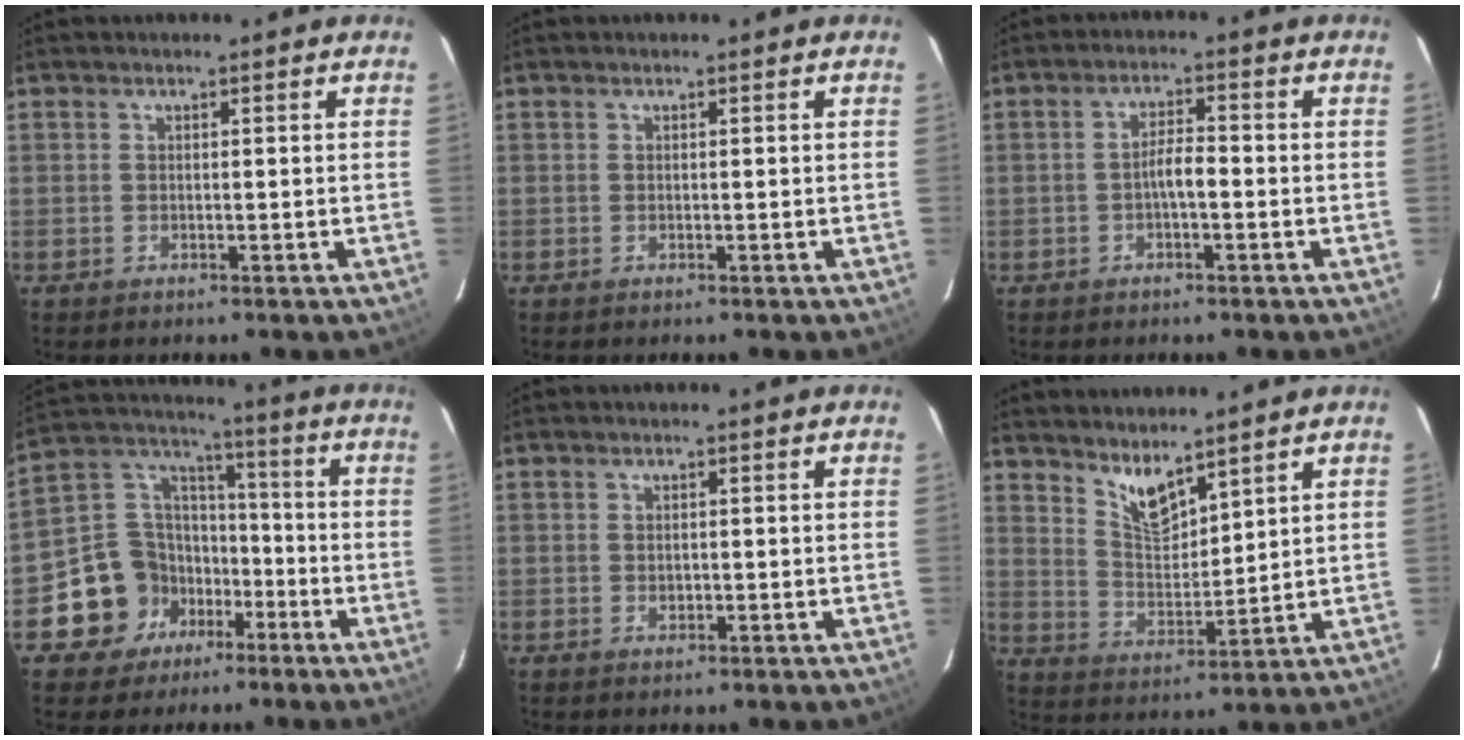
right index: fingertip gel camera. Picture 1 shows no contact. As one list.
[{"total": 0.0}, {"total": 3.2, "force": [-1.1, 0.8, 2.9], "torque": [-0.055, 0.009, -0.019]}, {"total": 12.7, "force": [-6.2, 10.6, 3.2], "torque": [-0.080, 0.051, -0.092]}, {"total": 0.9, "force": [-0.1, 0.8, 0.4], "torque": [-0.006, 0.000, 0.000]}, {"total": 7.0, "force": [5.5, 2.2, 3.8], "torque": [-0.065, -0.007, 0.109]}]